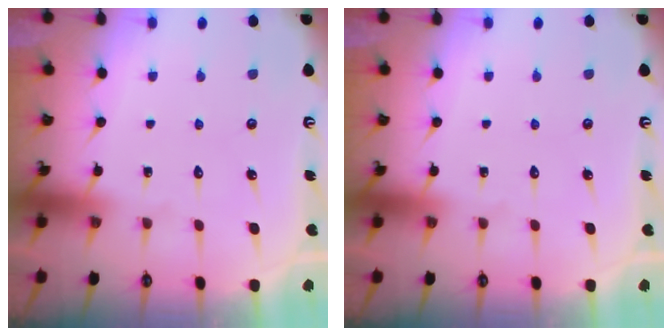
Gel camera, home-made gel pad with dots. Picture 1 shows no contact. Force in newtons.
{"total": 0.0}